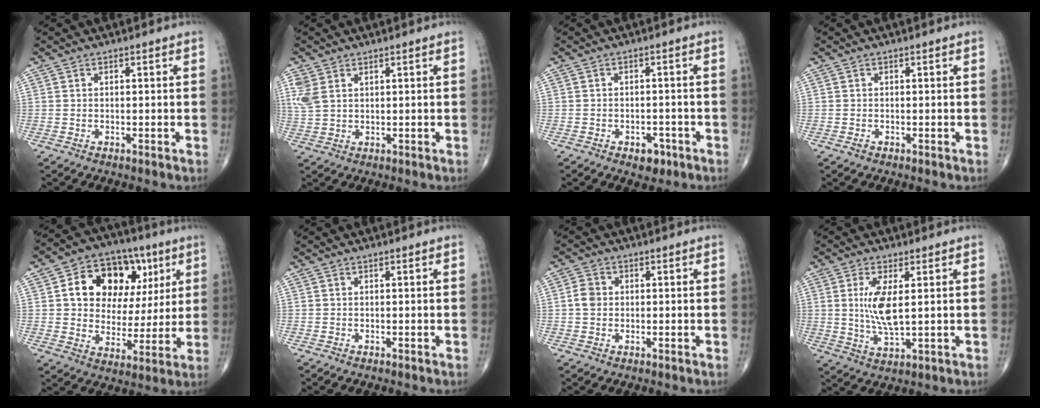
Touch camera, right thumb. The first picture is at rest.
{"total": 4.0, "force": [1.9, 2.4, 2.6], "torque": [-0.067, 0.003, 0.047]}
{"total": 3.6, "force": [-2.0, 2.3, 1.8], "torque": [-0.008, 0.009, -0.022]}
{"total": 0.5, "force": [-0.3, 0.4, 0.2], "torque": [-0.004, 0.000, -0.007]}
{"total": 18.4, "force": [5.7, 13.0, 11.6], "torque": [-0.137, 0.007, 0.096]}
{"total": 0.0}
{"total": 3.2, "force": [0.1, 2.7, 1.7], "torque": [-0.025, 0.006, -0.003]}
{"total": 7.9, "force": [1.4, 2.7, 7.3], "torque": [-0.151, -0.019, 0.033]}